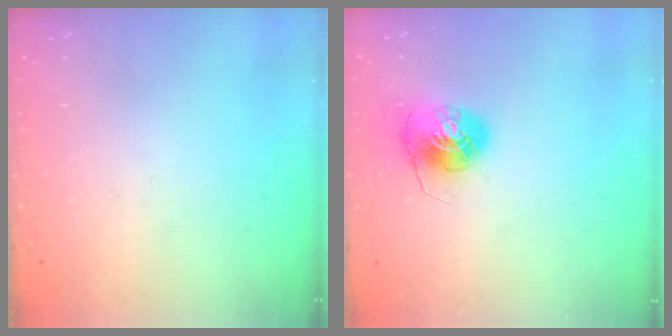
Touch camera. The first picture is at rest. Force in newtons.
{"total": 7.7, "press": 7.7, "slide": 0.2}